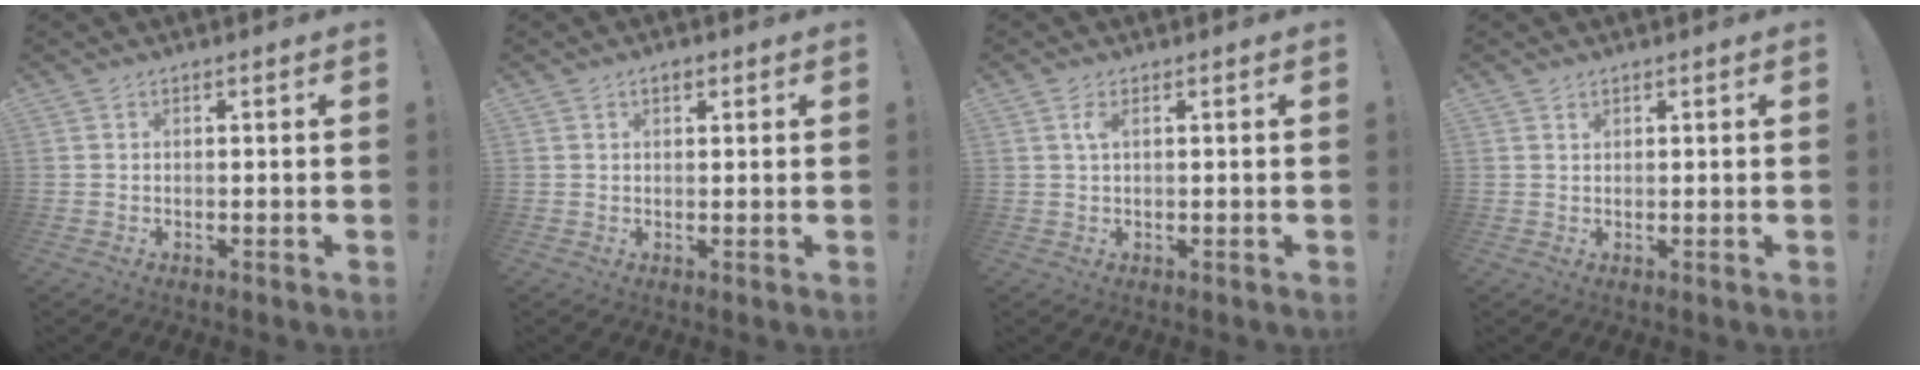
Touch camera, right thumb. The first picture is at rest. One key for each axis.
{"total": 1.8, "fx": 1.0, "fy": 1.0, "fz": 1.2, "tx": -0.023, "ty": 0.000, "tz": 0.016}
{"total": 2.1, "fx": 0.6, "fy": 0.7, "fz": 1.8, "tx": -0.030, "ty": 0.001, "tz": 0.008}
{"total": 0.7, "fx": 0.6, "fy": 0.4, "fz": 0.1, "tx": 0.002, "ty": -0.003, "tz": 0.010}